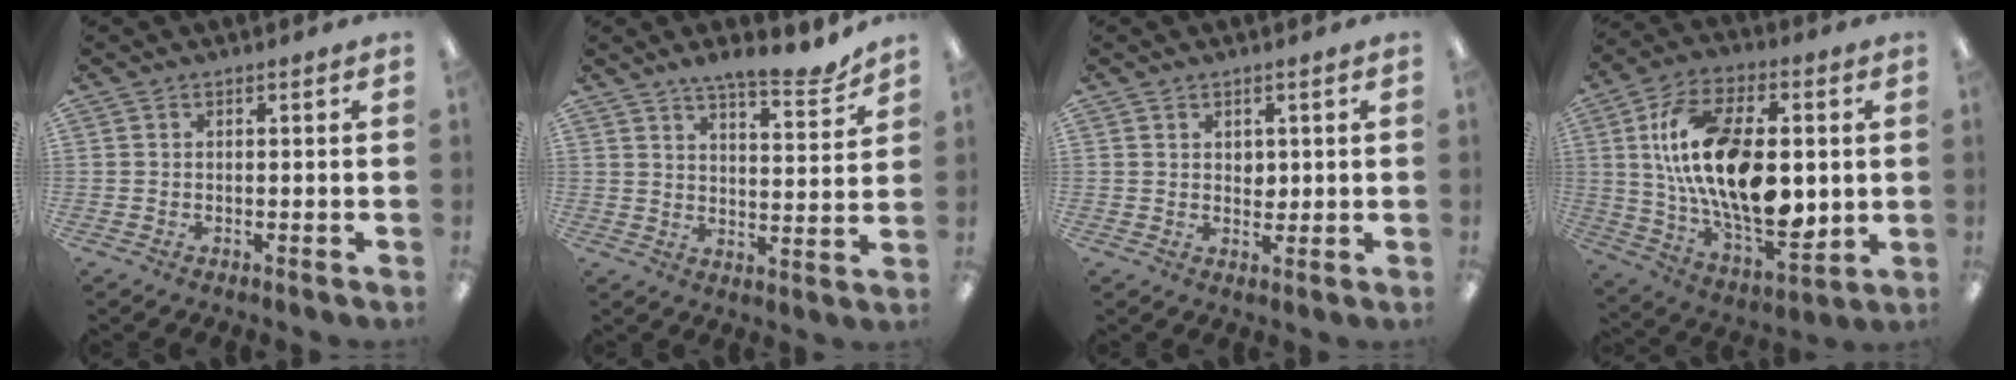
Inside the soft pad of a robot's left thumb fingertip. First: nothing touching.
{"total": 8.3, "force": [7.4, 1.6, 3.4], "torque": [-0.047, -0.048, 0.129]}
{"total": 2.3, "force": [1.1, 1.7, 1.2], "torque": [-0.011, -0.002, 0.016]}
{"total": 23.2, "force": [2.9, 12.6, 19.2], "torque": [-0.359, -0.004, 0.050]}